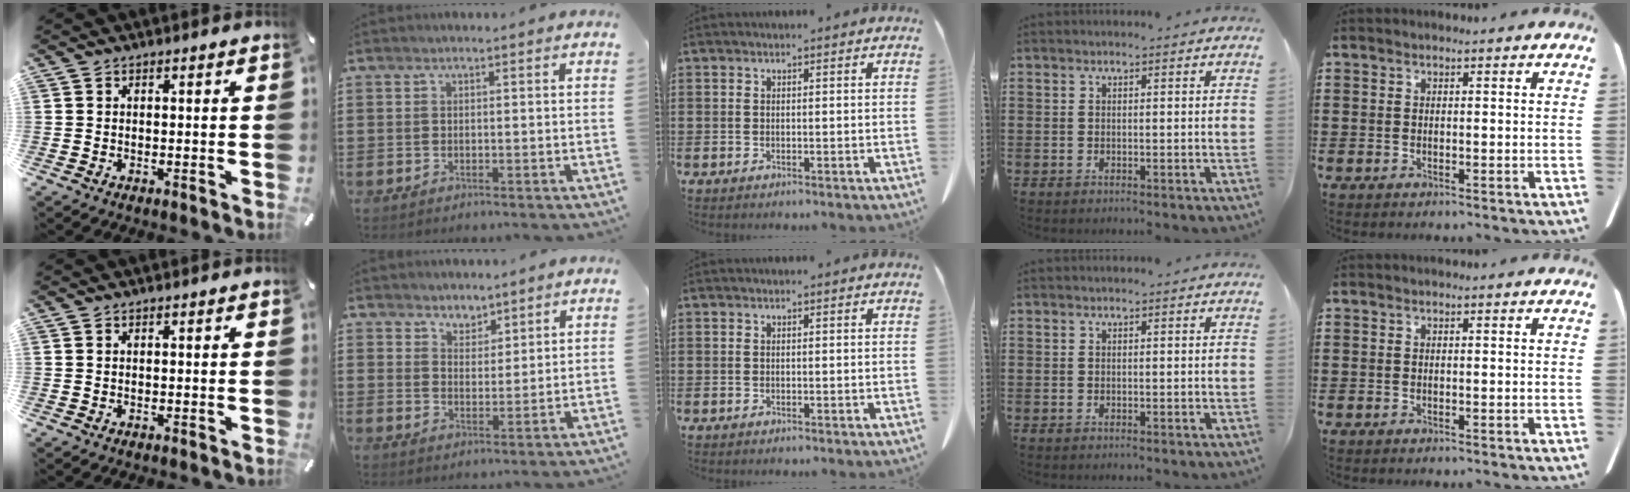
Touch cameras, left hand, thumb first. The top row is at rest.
{"index": {"total": 3.3, "force": [2.9, 1.5, -0.4], "torque": [-0.007, 0.001, 0.054]}}